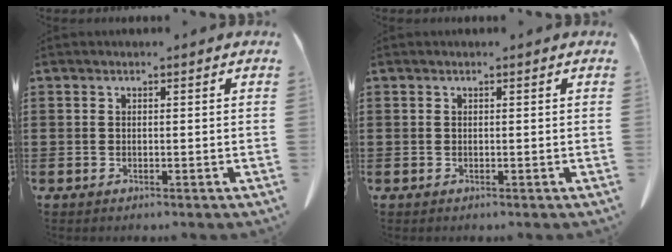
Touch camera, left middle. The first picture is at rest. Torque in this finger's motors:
{"motor_torque": [-0.15, 0.22, 0.00, 0.01]}